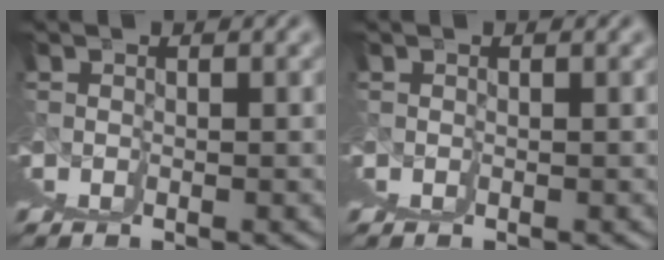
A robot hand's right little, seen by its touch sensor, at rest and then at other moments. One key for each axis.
{"total": 0.0}